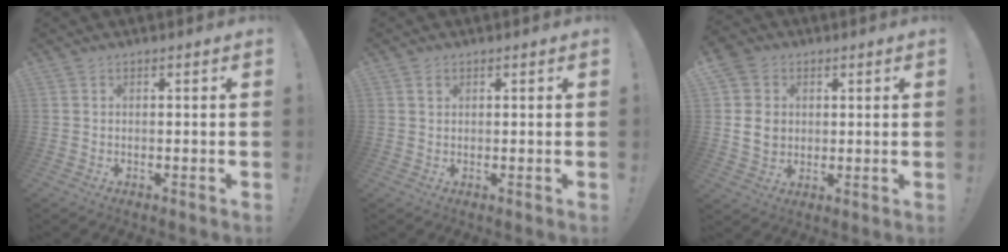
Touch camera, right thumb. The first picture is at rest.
{"total": 1.2, "force": [0.7, 0.9, 0.6], "torque": [-0.003, -0.003, 0.010]}
{"total": 9.0, "force": [1.2, 8.0, 3.9], "torque": [-0.071, -0.005, 0.027]}